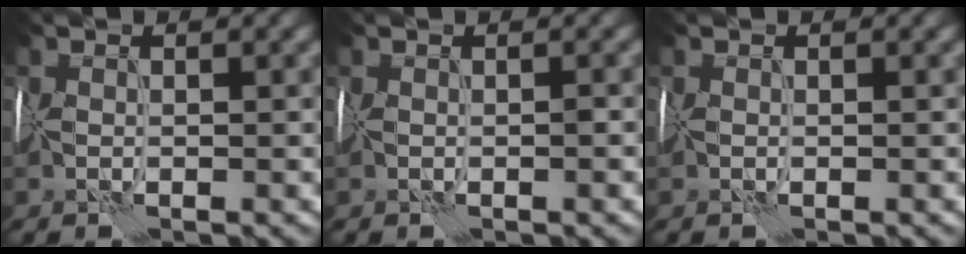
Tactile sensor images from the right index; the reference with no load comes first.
{"total": 0.5, "force": [-0.1, -0.1, 0.5], "torque": [-0.010, 0.001, -0.002]}
{"total": 0.0}